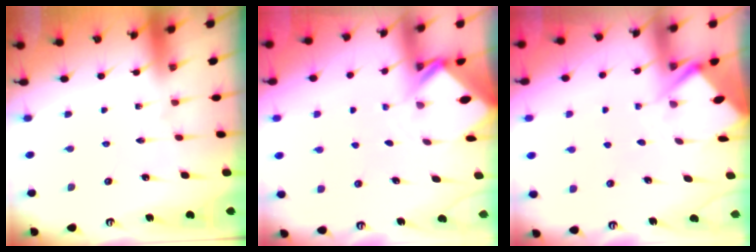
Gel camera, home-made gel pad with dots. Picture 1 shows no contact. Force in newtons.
{"total": 2.7, "press": 2.7, "slide": 0.2}
{"total": 3.7, "press": 3.7, "slide": 0.3}